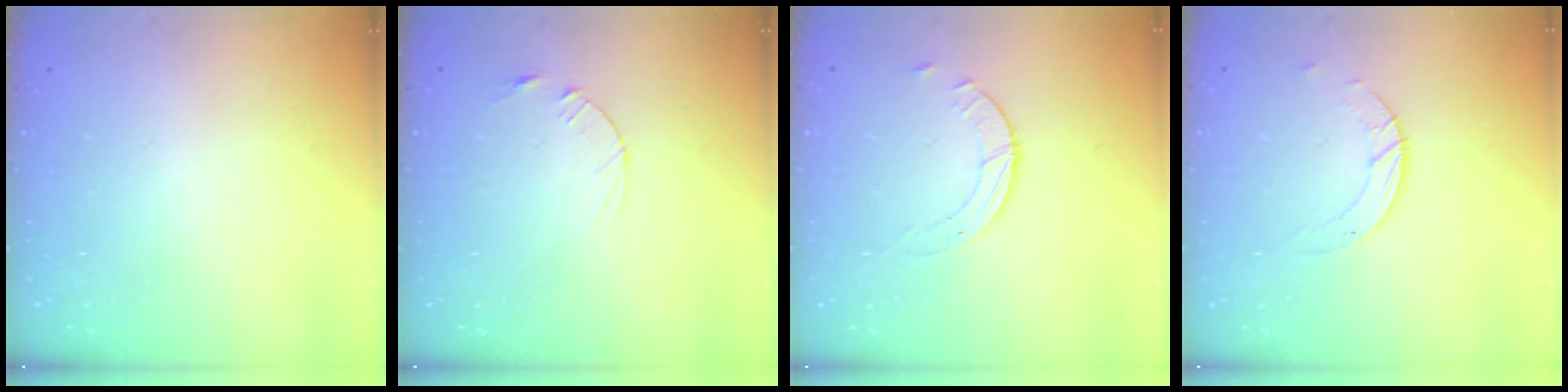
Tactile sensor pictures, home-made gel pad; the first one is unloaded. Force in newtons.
{"total": 2.5, "press": 2.5, "slide": 0.3}
{"total": 1.8, "press": 1.8, "slide": 0.2}
{"total": 2.8, "press": 2.8, "slide": 0.3}